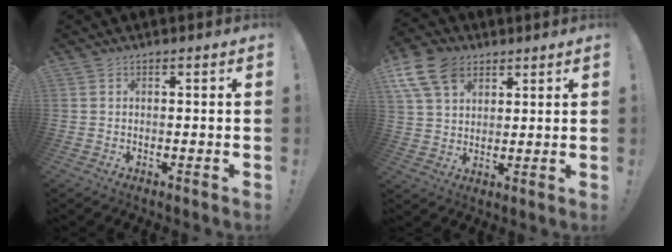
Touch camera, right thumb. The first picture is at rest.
{"total": 13.2, "force": [6.8, 9.0, 6.9], "torque": [-0.123, -0.029, 0.134]}